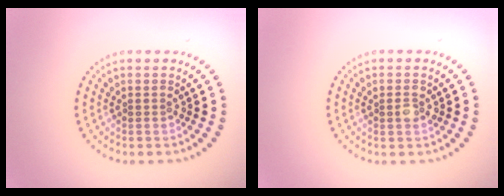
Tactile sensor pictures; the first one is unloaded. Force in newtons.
{"total": 1.4, "press": 1.4, "slide": 0.4}